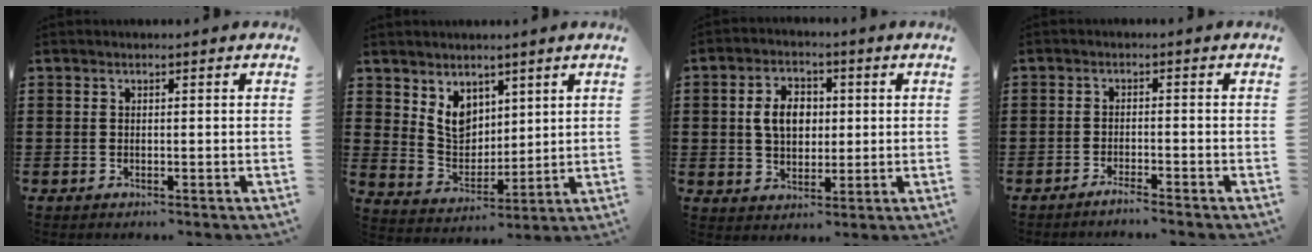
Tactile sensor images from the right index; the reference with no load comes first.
{"total": 6.5, "force": [3.9, 4.6, 2.5], "torque": [-0.070, 0.000, 0.076]}
{"total": 6.1, "force": [0.6, 4.4, 4.2], "torque": [-0.092, 0.011, 0.004]}
{"total": 1.9, "force": [-1.7, -0.2, 0.6], "torque": [-0.010, 0.001, -0.033]}